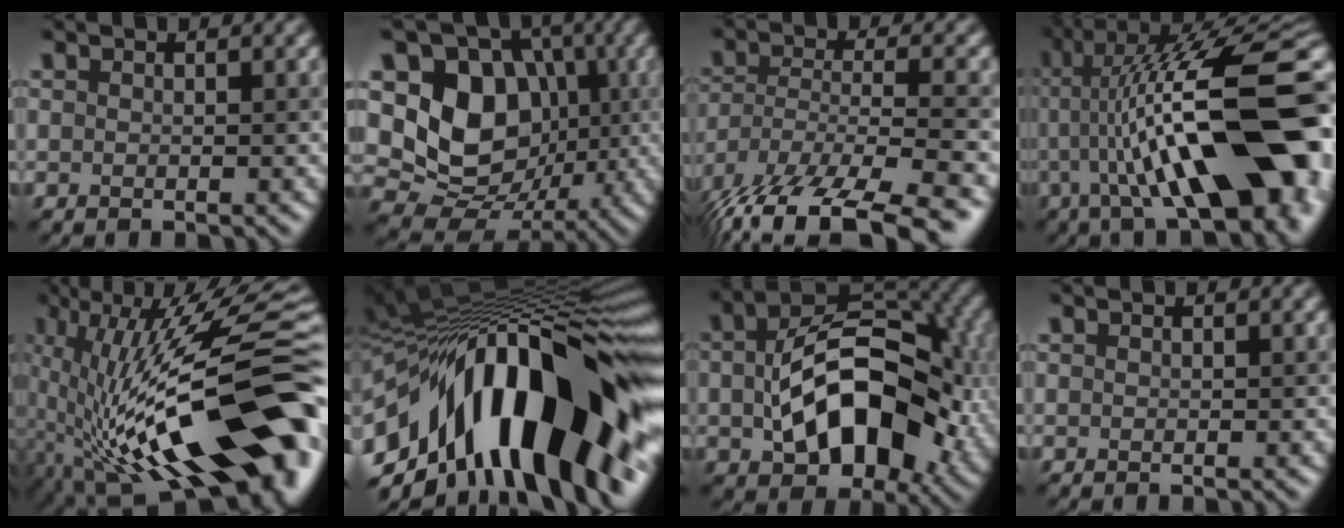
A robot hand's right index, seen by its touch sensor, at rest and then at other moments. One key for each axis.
{"total": 10.5, "fx": 0.9, "fy": 8.6, "fz": 5.9, "tx": -0.092, "ty": -0.010, "tz": 0.000}
{"total": 14.6, "fx": -10.5, "fy": 5.3, "fz": 8.7, "tx": -0.183, "ty": -0.031, "tz": -0.155}
{"total": 15.8, "fx": -1.1, "fy": 4.4, "fz": 15.2, "tx": -0.209, "ty": 0.036, "tz": -0.015}
{"total": 18.6, "fx": -1.5, "fy": 7.8, "fz": 16.8, "tx": -0.283, "ty": 0.017, "tz": -0.026}
{"total": 19.4, "fx": -3.6, "fy": 9.1, "fz": 16.8, "tx": -0.249, "ty": 0.012, "tz": -0.066}
{"total": 13.0, "fx": -1.1, "fy": 8.2, "fz": 10.1, "tx": -0.159, "ty": 0.003, "tz": -0.017}
{"total": 0.0}